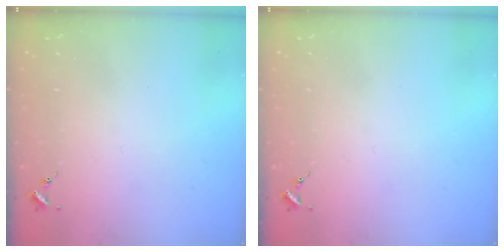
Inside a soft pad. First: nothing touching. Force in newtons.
{"total": 0.0}